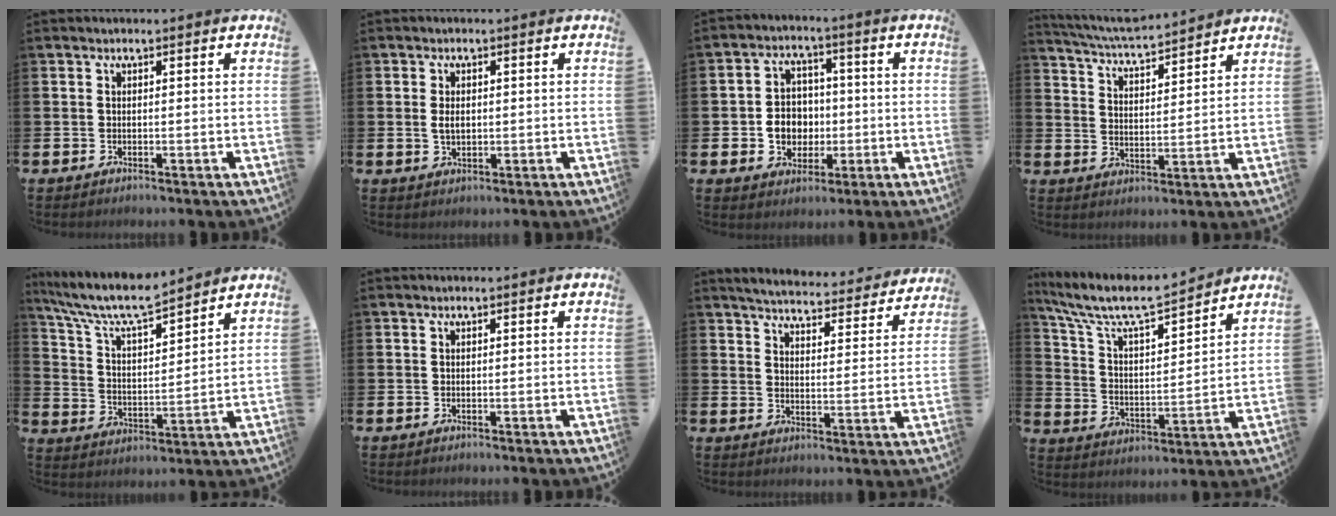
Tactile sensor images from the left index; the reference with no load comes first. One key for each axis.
{"total": 2.0, "fx": 0.2, "fy": 1.3, "fz": 1.6, "tx": -0.021, "ty": 0.003, "tz": 0.000}
{"total": 6.0, "fx": -0.6, "fy": 5.4, "fz": 2.5, "tx": -0.042, "ty": 0.010, "tz": -0.016}
{"total": 5.5, "fx": 5.4, "fy": 0.0, "fz": 1.0, "tx": -0.041, "ty": -0.035, "tz": 0.095}
{"total": 8.4, "fx": 7.6, "fy": 1.5, "fz": 3.1, "tx": -0.095, "ty": -0.045, "tz": 0.134}
{"total": 0.0}
{"total": 4.6, "fx": 4.5, "fy": 0.4, "fz": 0.9, "tx": -0.037, "ty": -0.038, "tz": 0.073}
{"total": 8.7, "fx": 7.9, "fy": 1.6, "fz": 3.4, "tx": -0.107, "ty": -0.051, "tz": 0.134}